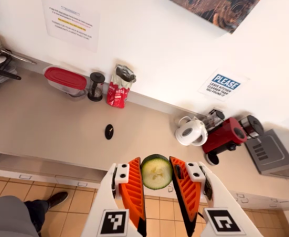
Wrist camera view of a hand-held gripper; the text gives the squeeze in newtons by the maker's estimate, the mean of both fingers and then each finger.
{"total": 9.1, "left": 8.9, "right": 9.4}